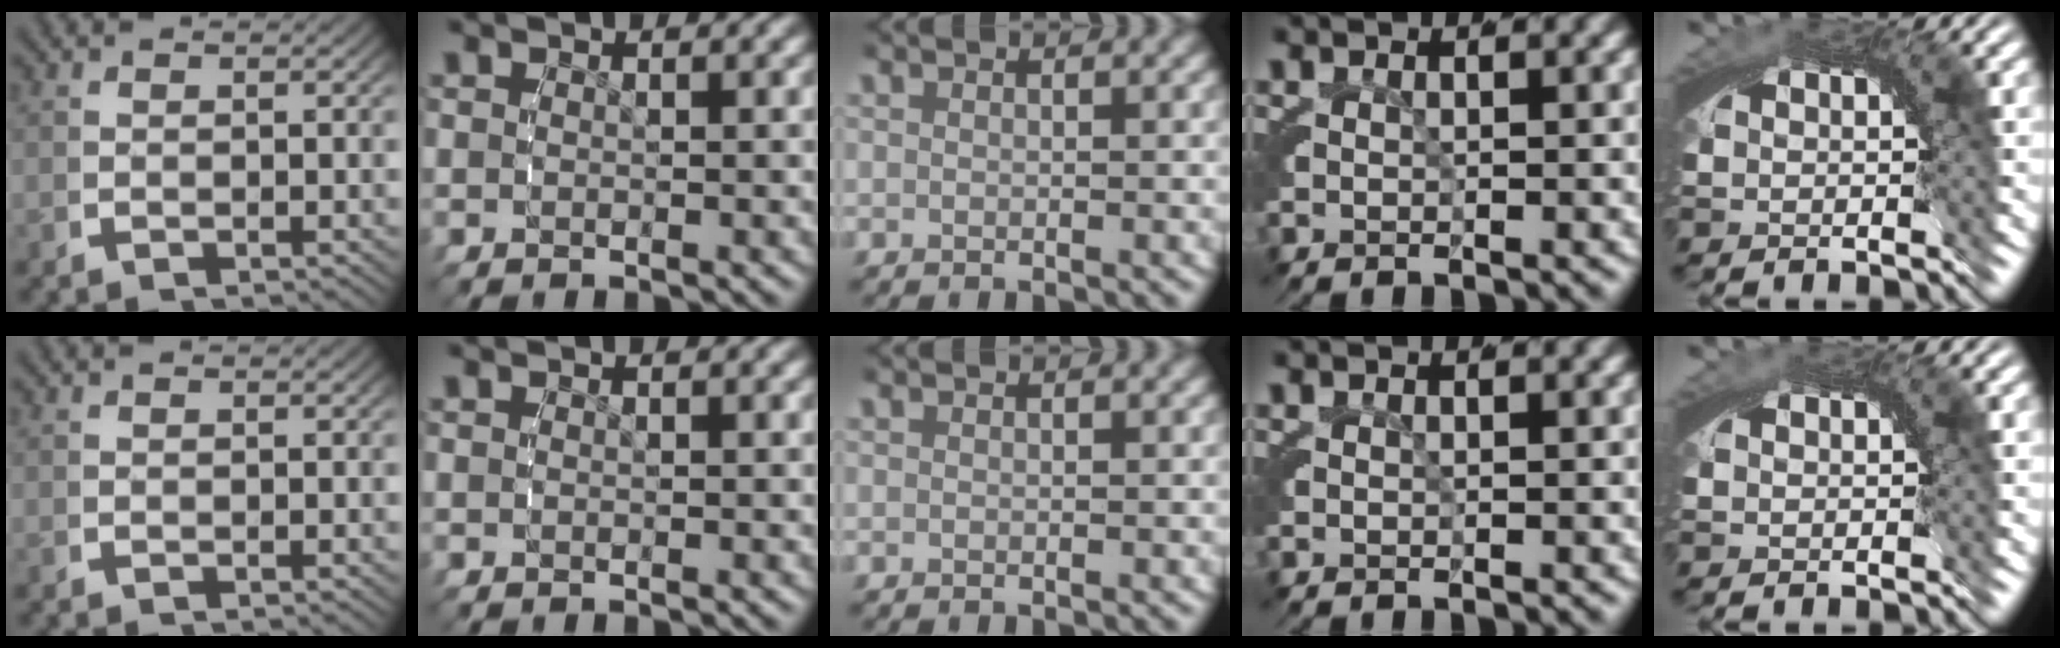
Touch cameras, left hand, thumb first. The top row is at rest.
{}